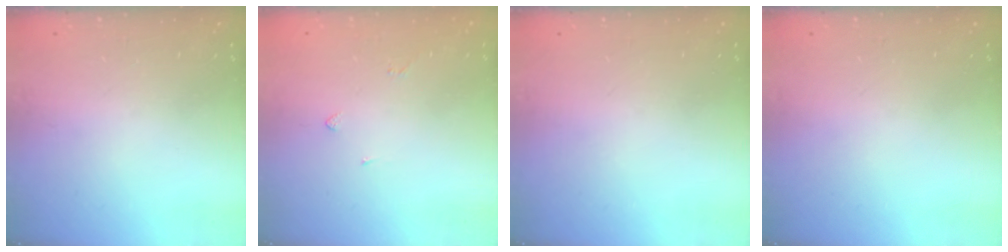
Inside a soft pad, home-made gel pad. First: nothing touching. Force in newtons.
{"total": 1.9, "press": 1.8, "slide": 0.6}
{"total": 0.0}
{"total": 0.0}